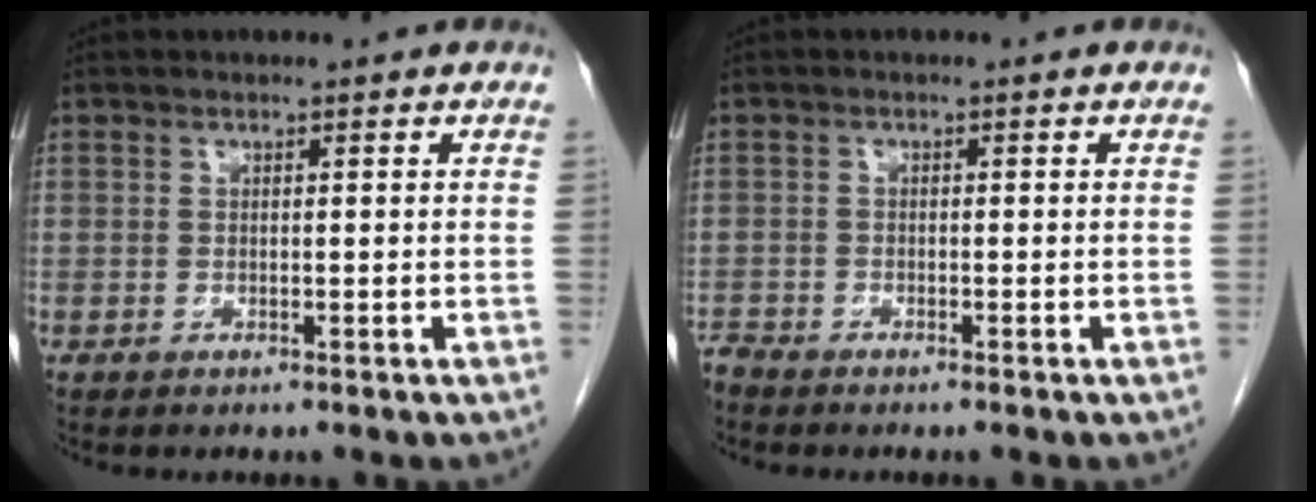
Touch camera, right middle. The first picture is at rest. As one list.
[{"total": 1.3, "force": [-1.3, 0.0, 0.0], "torque": [-0.001, -0.004, -0.026]}]